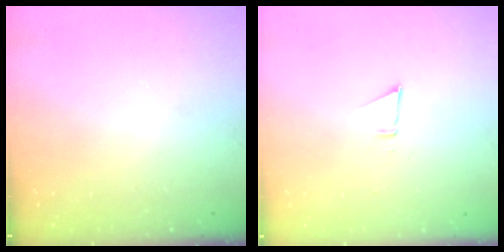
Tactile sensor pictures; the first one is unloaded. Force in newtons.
{"total": 3.0, "press": 2.9, "slide": 0.8}